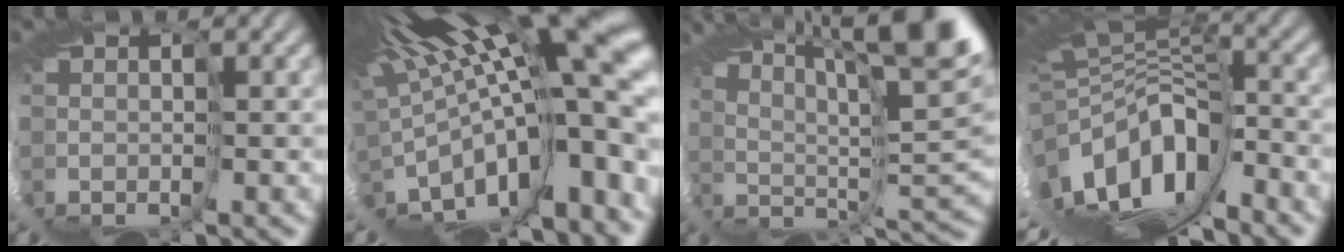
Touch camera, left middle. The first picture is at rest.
{"total": 12.2, "force": [2.4, 1.8, 11.9], "torque": [-0.176, -0.036, 0.059]}
{"total": 10.4, "force": [7.9, -2.4, 6.2], "torque": [-0.089, 0.028, 0.128]}
{"total": 7.1, "force": [-2.8, 1.6, 6.3], "torque": [-0.158, 0.000, -0.041]}